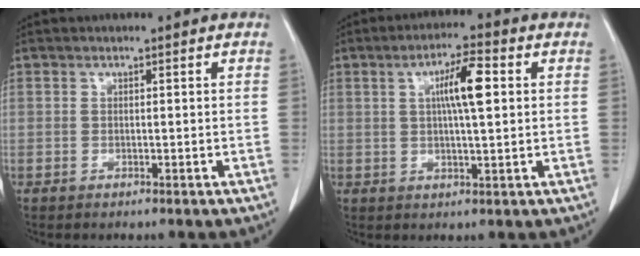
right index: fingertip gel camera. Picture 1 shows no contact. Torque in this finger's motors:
{"motor_torque": [1.11, 0.26, 0.39, 0.14]}